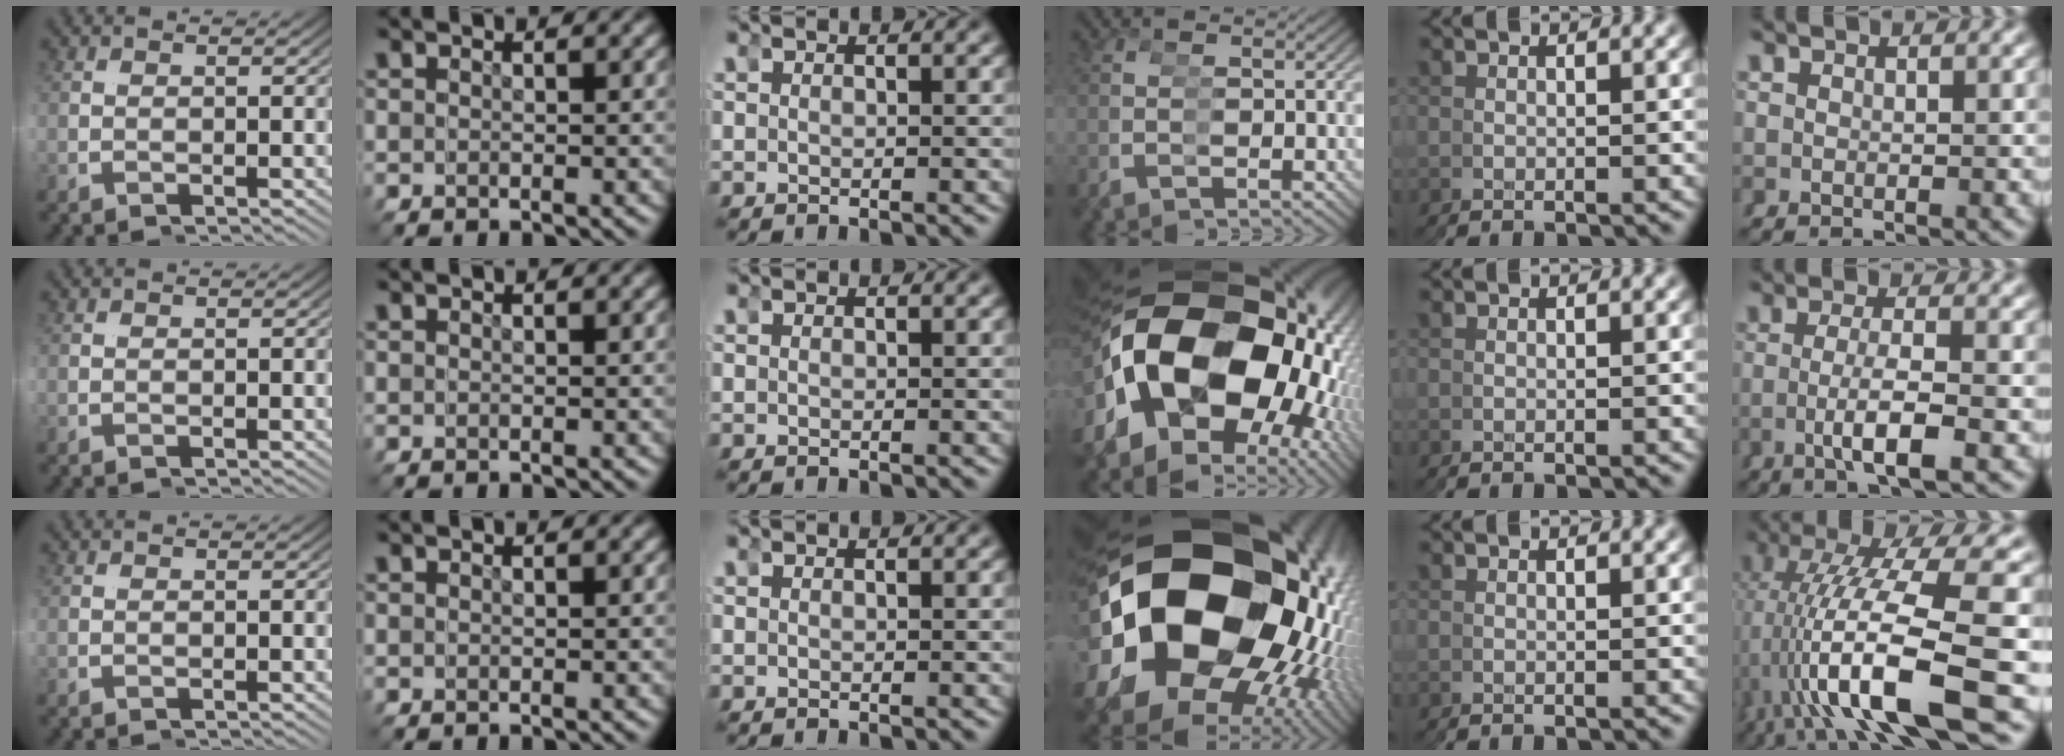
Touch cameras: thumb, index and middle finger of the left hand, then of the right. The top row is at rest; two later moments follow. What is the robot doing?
{"motion": "grasp_and_lifting", "object": "tape"}